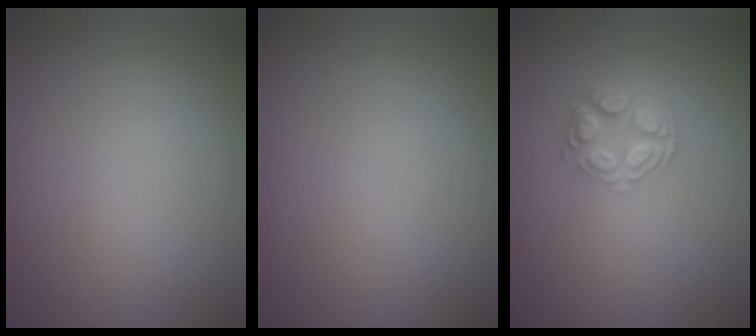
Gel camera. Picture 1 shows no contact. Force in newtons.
{"total": 0.0}
{"total": 4.1, "press": 3.1, "slide": 2.7}